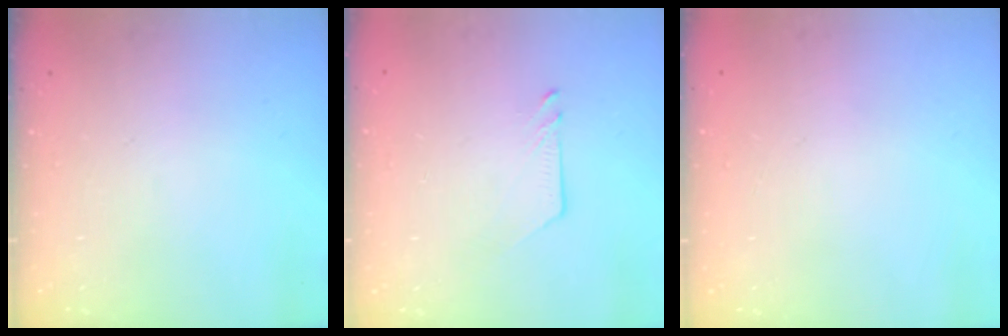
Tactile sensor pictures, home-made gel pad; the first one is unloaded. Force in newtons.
{"total": 3.5, "press": 3.4, "slide": 0.3}
{"total": 0.0}